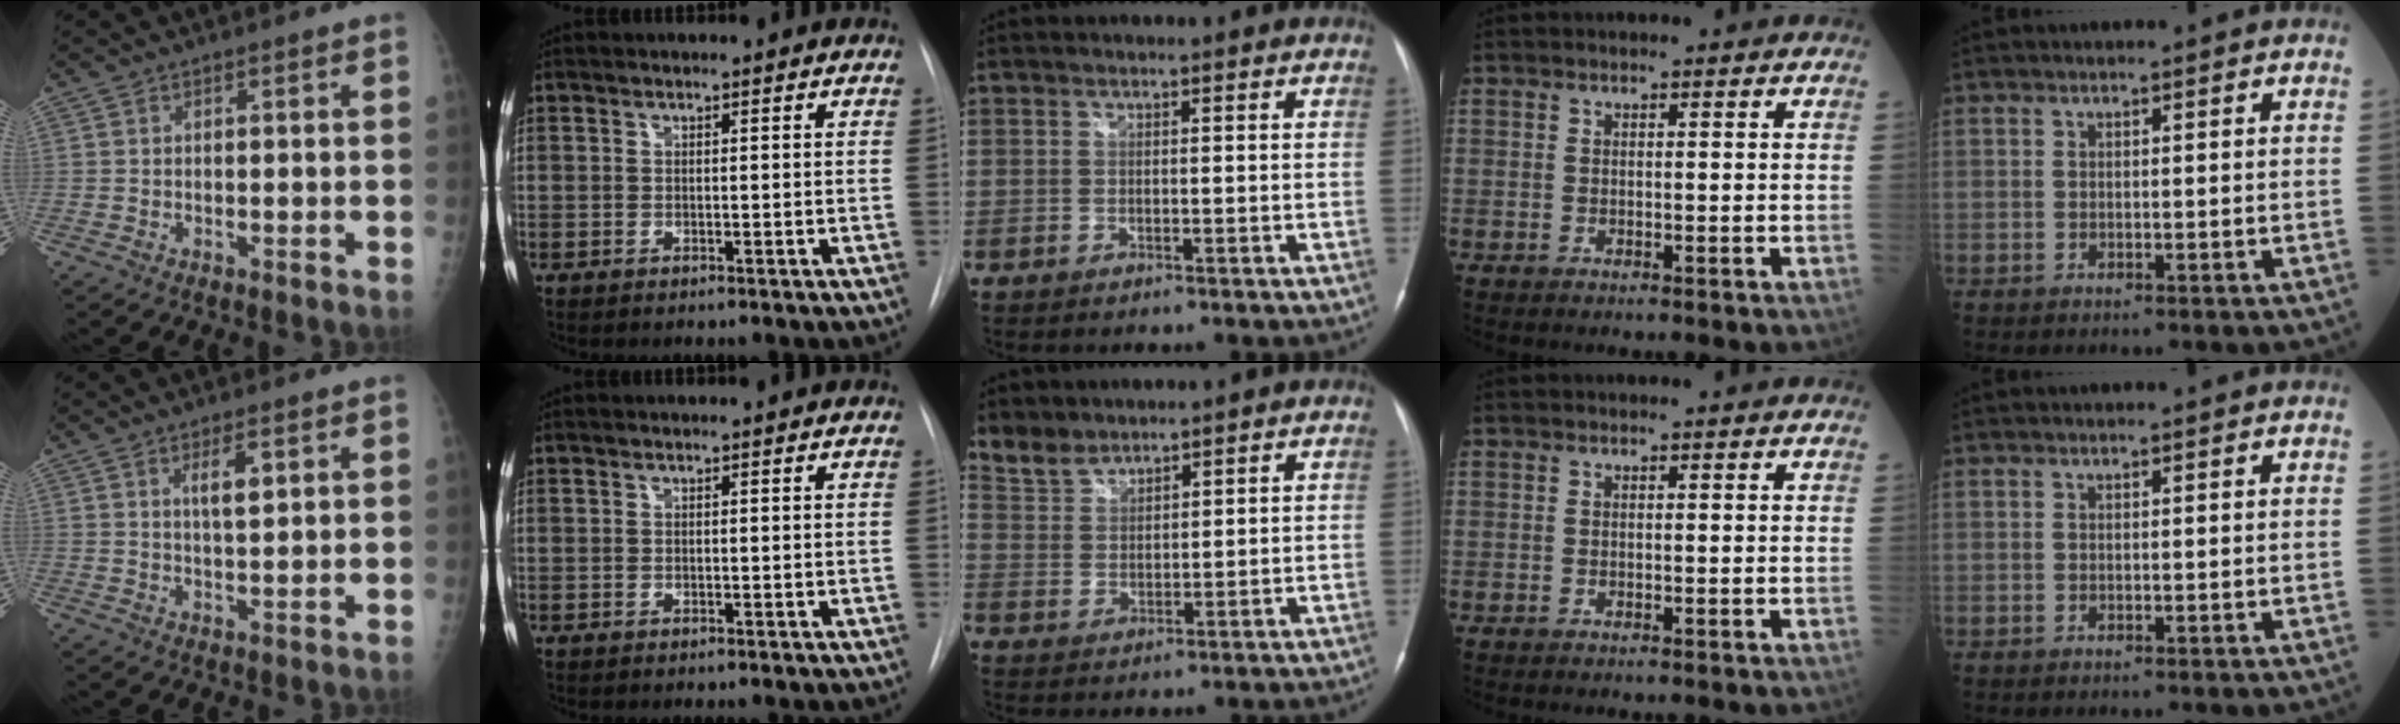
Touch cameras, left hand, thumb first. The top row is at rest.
{"thumb": {"total": 3.9, "force": [1.6, 1.2, 3.3], "torque": [-0.048, -0.008, 0.029]}, "middle": {"total": 4.3, "force": [3.9, 1.7, 0.1], "torque": [-0.002, 0.011, 0.084]}}